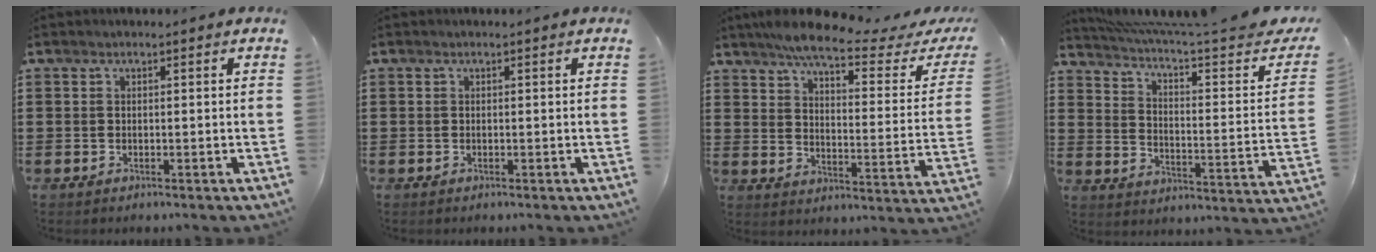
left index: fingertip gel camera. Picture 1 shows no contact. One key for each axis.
{"total": 0.0}
{"total": 7.1, "fx": 5.8, "fy": 0.3, "fz": 4.1, "tx": -0.096, "ty": -0.031, "tz": 0.095}
{"total": 5.0, "fx": 3.9, "fy": 0.2, "fz": 3.2, "tx": -0.074, "ty": -0.037, "tz": 0.058}